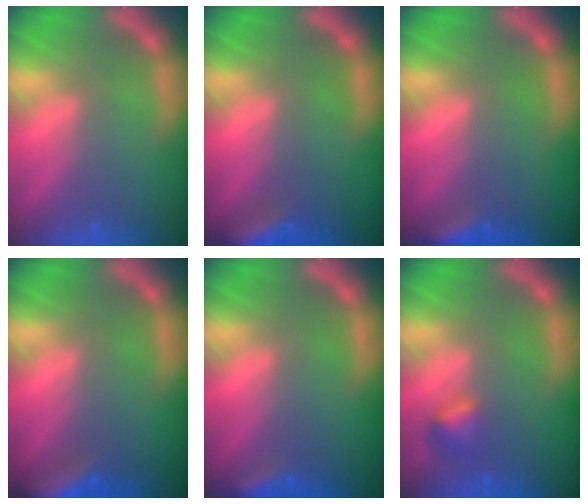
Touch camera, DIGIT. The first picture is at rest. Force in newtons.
{"total": 4.4}
{"total": 2.9}
{"total": 6.0}
{"total": 2.4}
{"total": 1.9}